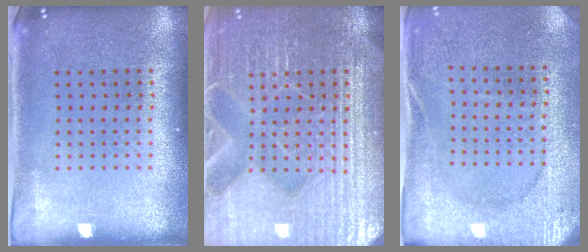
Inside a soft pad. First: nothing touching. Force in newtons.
{"total": 7.6, "press": 7.5, "slide": 1.0}
{"total": 2.6, "press": 2.5, "slide": 0.5}